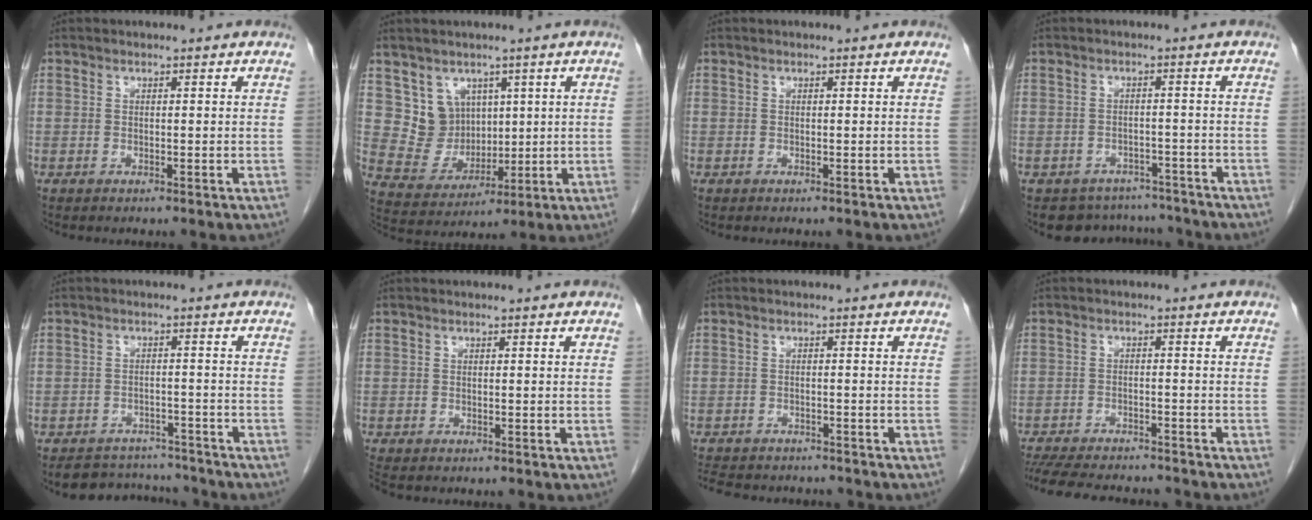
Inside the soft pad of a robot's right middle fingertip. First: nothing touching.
{"total": 7.0, "force": [3.3, 6.0, 1.2], "torque": [-0.030, 0.019, 0.078]}
{"total": 0.0}
{"total": 6.8, "force": [-6.1, 3.1, -0.5], "torque": [0.017, 0.022, -0.075]}
{"total": 7.2, "force": [-6.8, 2.2, -0.1], "torque": [0.015, 0.013, -0.093]}
{"total": 2.0, "force": [-1.7, 0.8, 0.8], "torque": [-0.018, -0.006, -0.024]}
{"total": 11.5, "force": [-10.2, 3.9, 3.8], "torque": [-0.085, 0.001, -0.133]}
{"total": 14.2, "force": [-12.7, 3.2, 5.5], "torque": [-0.114, -0.012, -0.178]}